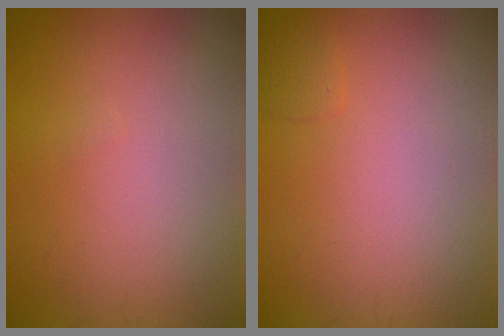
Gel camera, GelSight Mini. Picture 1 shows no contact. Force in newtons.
{"total": 0.9, "press": 0.9, "slide": 0.1}